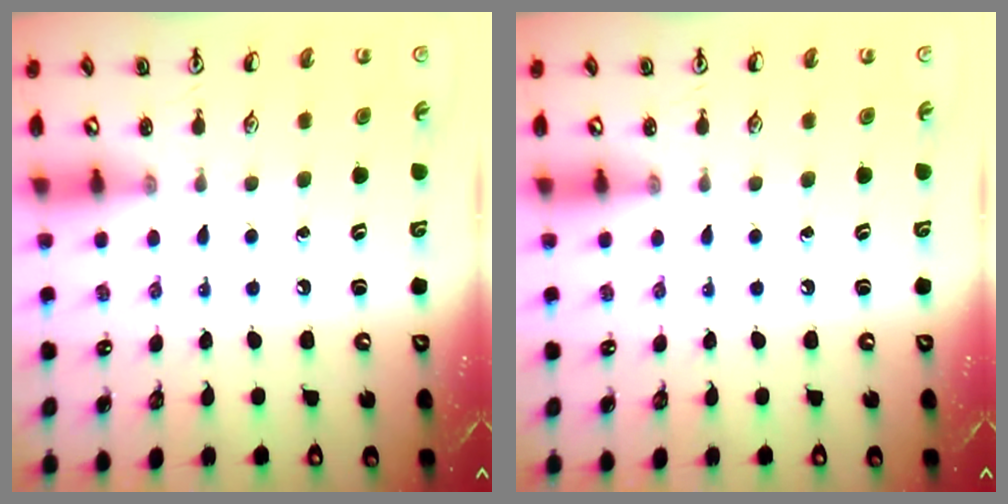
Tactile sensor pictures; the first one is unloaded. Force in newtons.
{"total": 0.0}